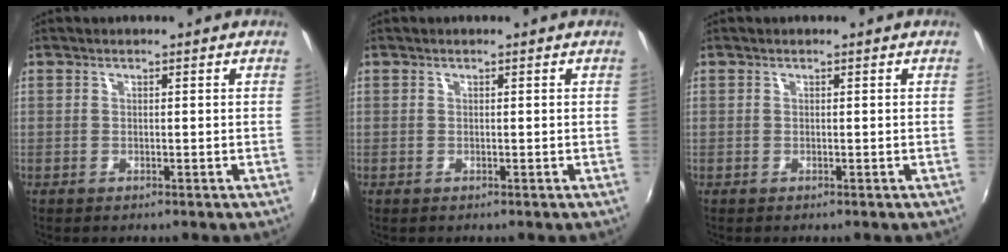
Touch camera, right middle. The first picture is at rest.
{"total": 0.0}
{"total": 0.0}